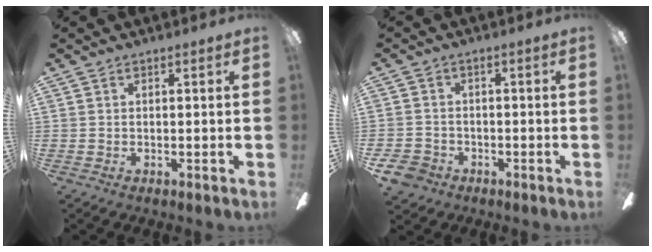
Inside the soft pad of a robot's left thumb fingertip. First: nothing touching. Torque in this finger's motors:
{"motor_torque": [-0.48, 0.72, 0.10, -0.05, 0.00]}